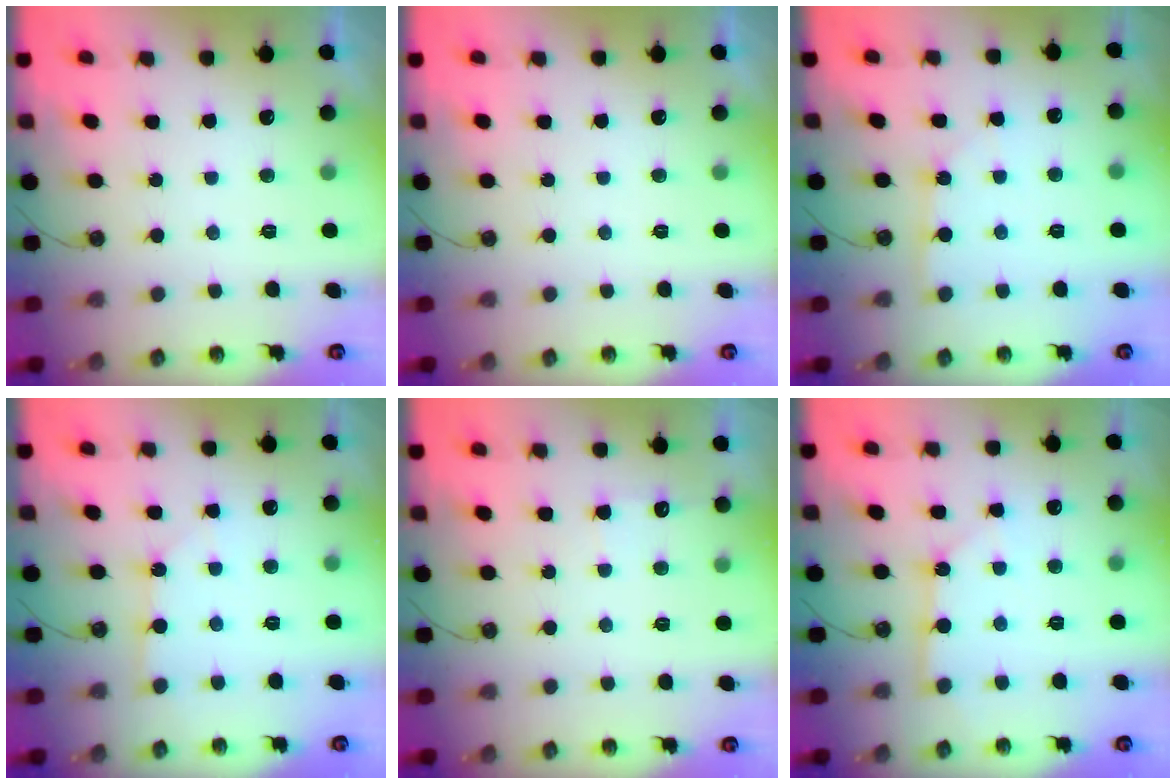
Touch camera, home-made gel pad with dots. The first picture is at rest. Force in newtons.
{"total": 0.0}
{"total": 2.3, "press": 2.3, "slide": 0.2}
{"total": 2.3, "press": 2.3, "slide": 0.2}
{"total": 4.4, "press": 4.4, "slide": 0.4}
{"total": 2.8, "press": 2.8, "slide": 0.1}